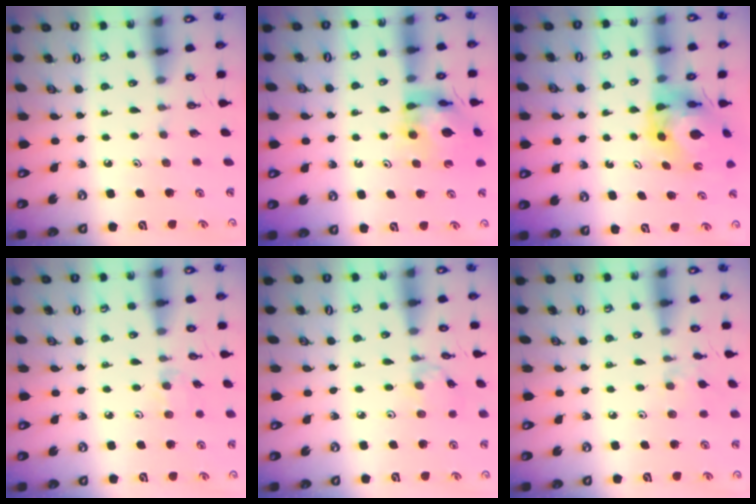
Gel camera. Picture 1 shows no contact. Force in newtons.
{"total": 12.0, "press": 11.9, "slide": 1.3}
{"total": 7.5, "press": 7.5, "slide": 0.7}
{"total": 2.6, "press": 2.6, "slide": 0.4}
{"total": 1.1, "press": 1.1, "slide": 0.3}
{"total": 2.5, "press": 2.5, "slide": 0.5}